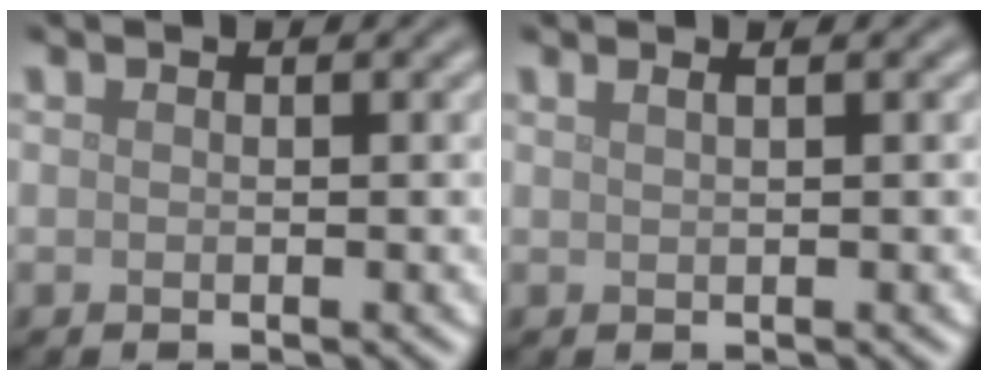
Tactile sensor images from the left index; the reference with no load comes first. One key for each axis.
{"total": 2.0, "fx": 1.2, "fy": 1.0, "fz": 1.3, "tx": -0.001, "ty": 0.002, "tz": -0.007}